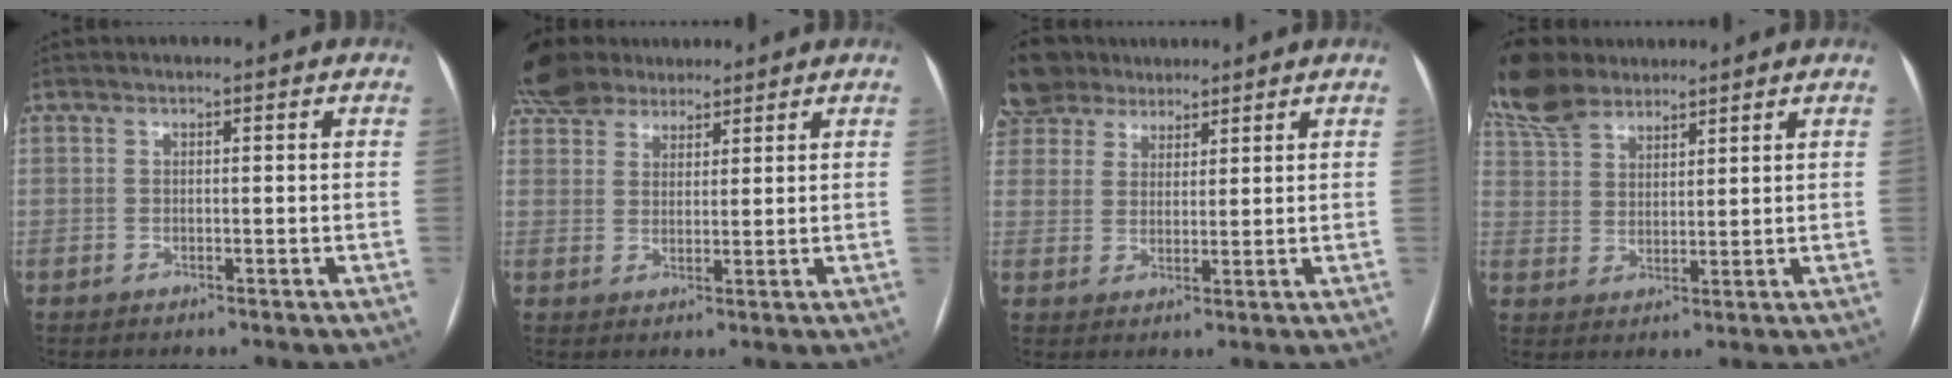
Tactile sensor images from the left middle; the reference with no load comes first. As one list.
[{"total": 9.0, "force": [7.4, 4.3, 2.6], "torque": [-0.054, 0.036, 0.136]}, {"total": 10.5, "force": [8.2, 6.2, 2.2], "torque": [-0.062, 0.036, 0.161]}, {"total": 11.9, "force": [9.9, 5.1, 4.2], "torque": [-0.103, 0.033, 0.194]}]